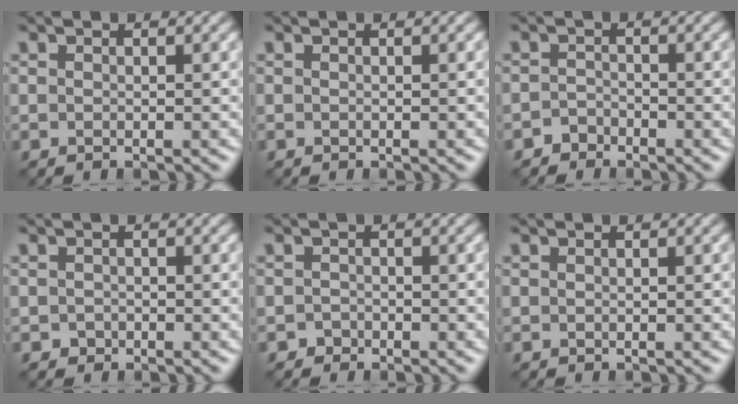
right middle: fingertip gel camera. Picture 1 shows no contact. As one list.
[{"total": 0.0}, {"total": 1.3, "force": [-1.1, 0.7, 0.0], "torque": [0.005, 0.008, -0.019]}, {"total": 0.7, "force": [-0.3, 0.6, 0.0], "torque": [0.004, -0.003, -0.006]}, {"total": 0.8, "force": [-0.6, 0.6, -0.1], "torque": [0.007, 0.001, -0.009]}, {"total": 0.0}]